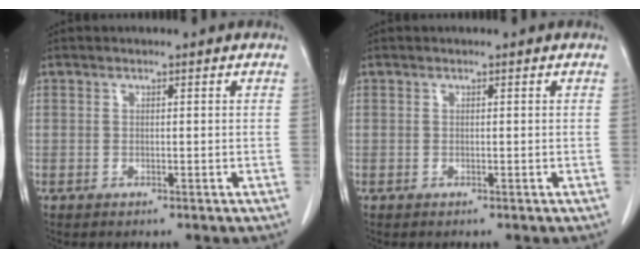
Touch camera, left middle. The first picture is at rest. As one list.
[{"total": 0.0}]